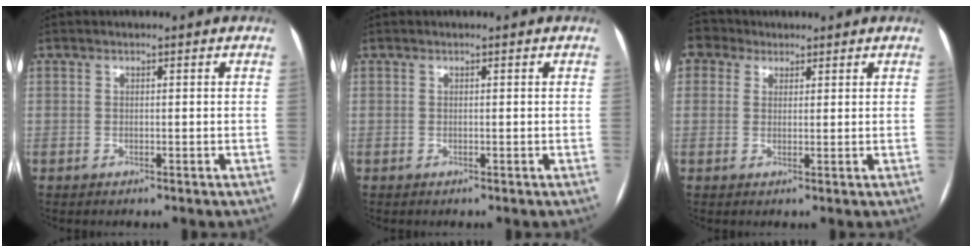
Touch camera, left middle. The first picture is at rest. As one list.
[{"total": 0.0}, {"total": 3.7, "force": [2.5, 2.7, 0.3], "torque": [-0.009, 0.024, 0.043]}]